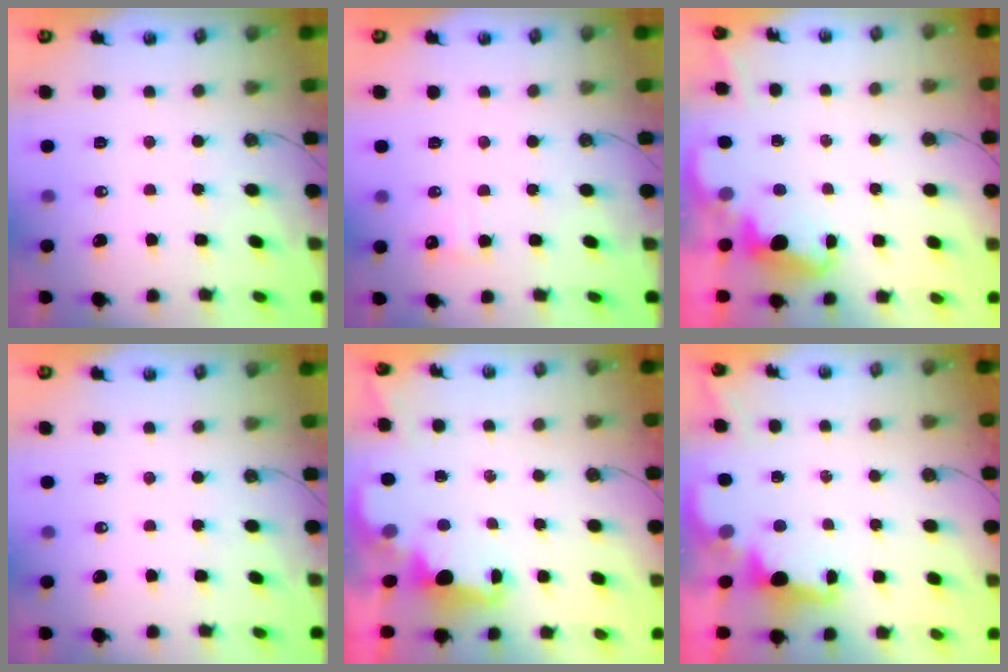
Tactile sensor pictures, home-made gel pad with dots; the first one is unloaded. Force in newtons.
{"total": 6.0, "press": 5.9, "slide": 1.3}
{"total": 2.2, "press": 2.1, "slide": 0.5}
{"total": 0.0}
{"total": 2.2, "press": 2.1, "slide": 0.7}
{"total": 2.1, "press": 1.9, "slide": 0.8}